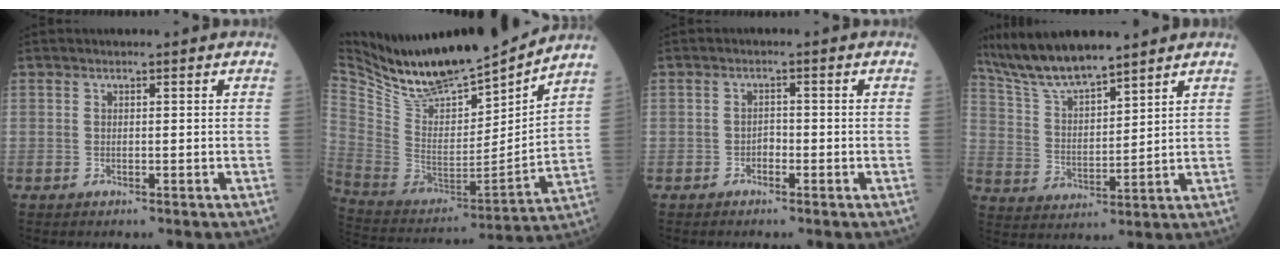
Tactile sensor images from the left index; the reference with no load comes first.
{"total": 18.9, "force": [17.1, 2.8, 7.6], "torque": [-0.157, -0.036, 0.302]}
{"total": 1.5, "force": [-1.1, 0.7, 0.6], "torque": [-0.005, 0.000, -0.022]}
{"total": 10.4, "force": [9.3, 1.2, 4.6], "torque": [-0.102, 0.007, 0.183]}